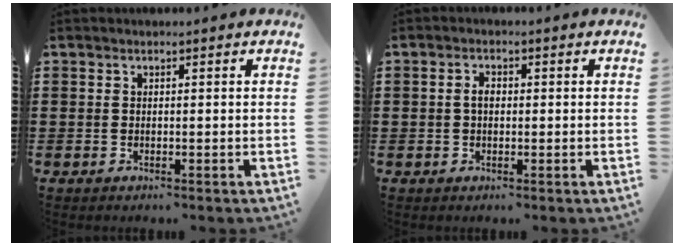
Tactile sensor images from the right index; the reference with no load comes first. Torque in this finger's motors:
{"motor_torque": [0.26, 0.20, 0.27, 0.07]}